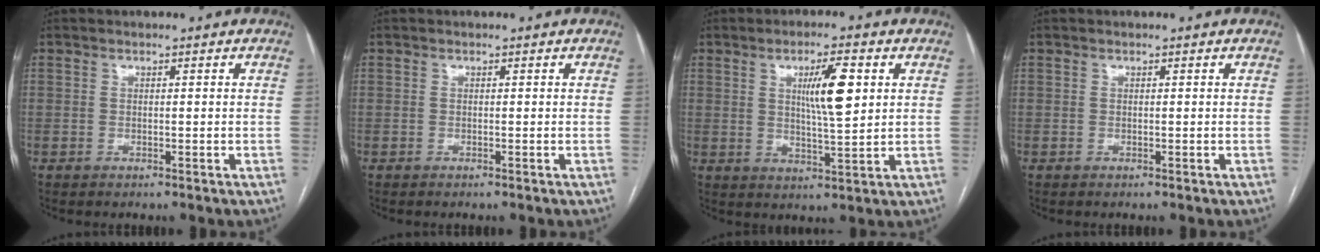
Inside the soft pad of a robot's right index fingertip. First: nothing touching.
{"total": 0.0}
{"total": 7.8, "force": [2.3, 1.0, 7.4], "torque": [-0.124, 0.001, 0.039]}
{"total": 0.0}